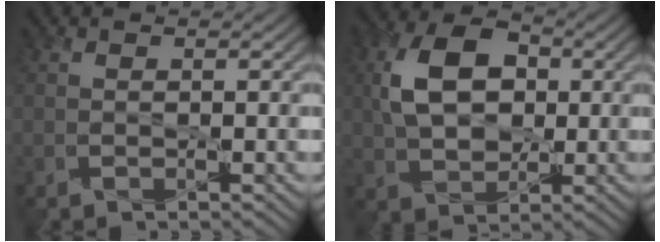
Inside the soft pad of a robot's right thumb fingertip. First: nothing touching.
{"total": 9.2, "force": [1.3, 6.3, 6.7], "torque": [-0.142, 0.010, 0.019]}